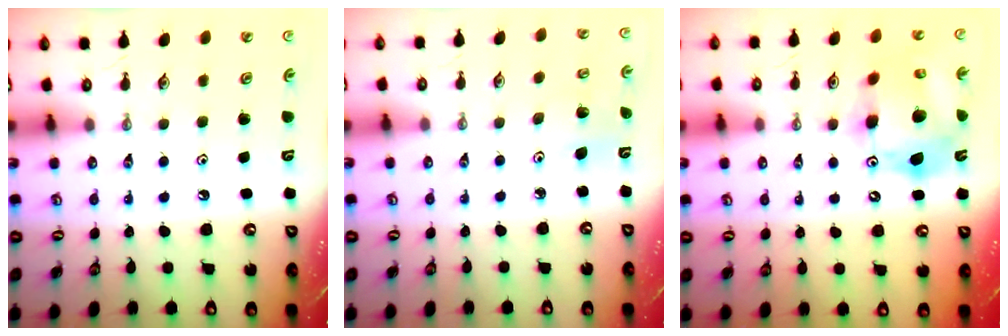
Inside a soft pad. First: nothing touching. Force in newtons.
{"total": 2.8, "press": 2.8, "slide": 0.3}
{"total": 15.6, "press": 15.4, "slide": 2.5}